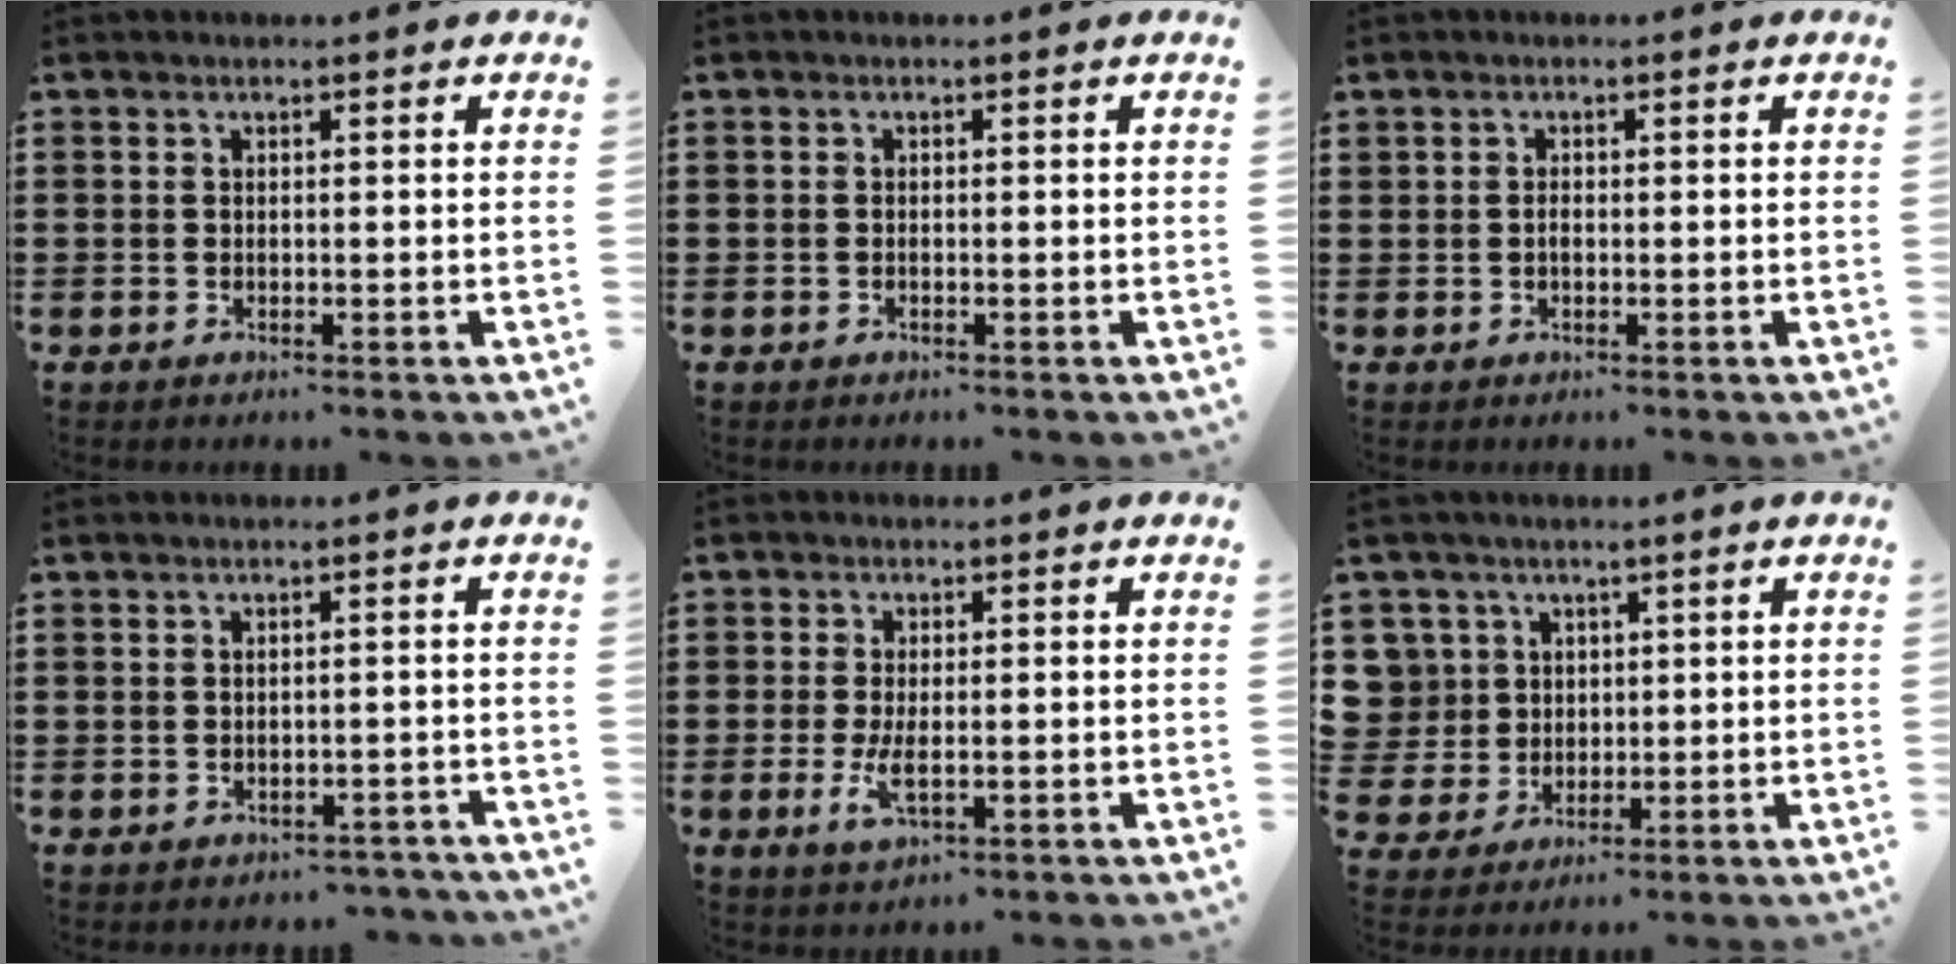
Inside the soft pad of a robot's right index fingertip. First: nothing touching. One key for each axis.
{"total": 0.0}
{"total": 0.8, "fx": -0.2, "fy": 0.5, "fz": 0.6, "tx": -0.014, "ty": -0.002, "tz": -0.003}
{"total": 1.4, "fx": -1.3, "fy": 0.5, "fz": 0.0, "tx": -0.006, "ty": 0.001, "tz": -0.029}
{"total": 3.3, "fx": -0.6, "fy": 1.4, "fz": 3.0, "tx": -0.067, "ty": -0.006, "tz": -0.013}
{"total": 6.0, "fx": 1.9, "fy": 5.7, "fz": 0.4, "tx": -0.048, "ty": 0.009, "tz": 0.038}